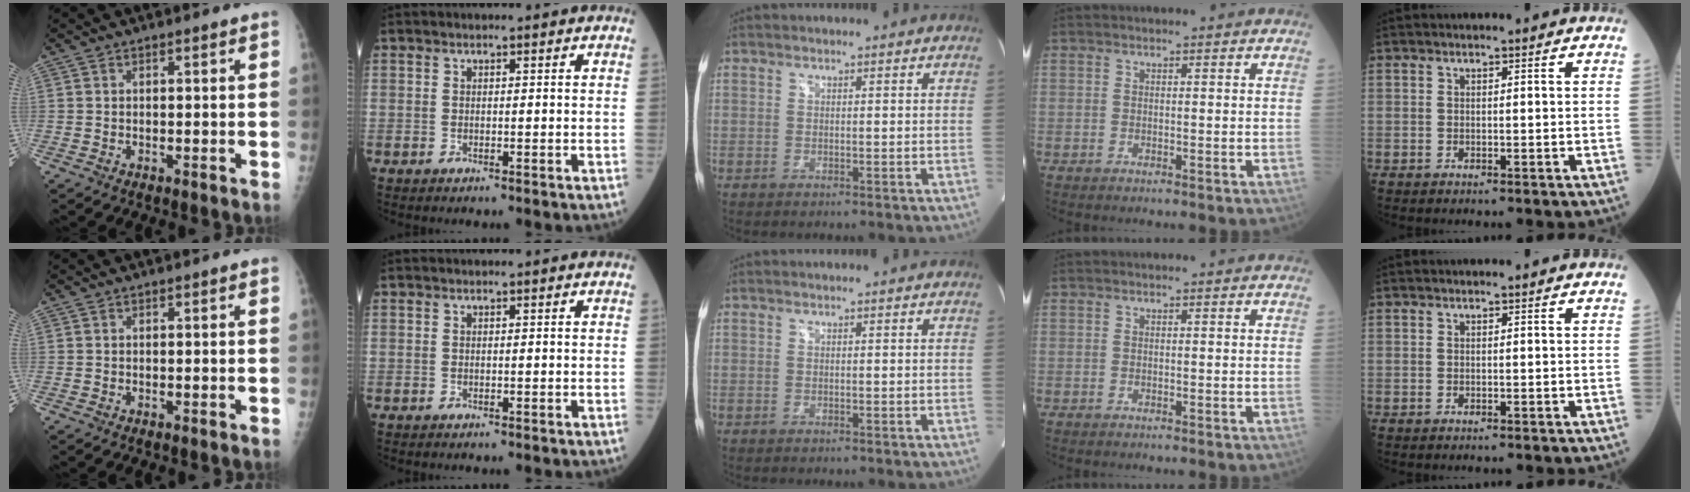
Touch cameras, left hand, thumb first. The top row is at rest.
{}